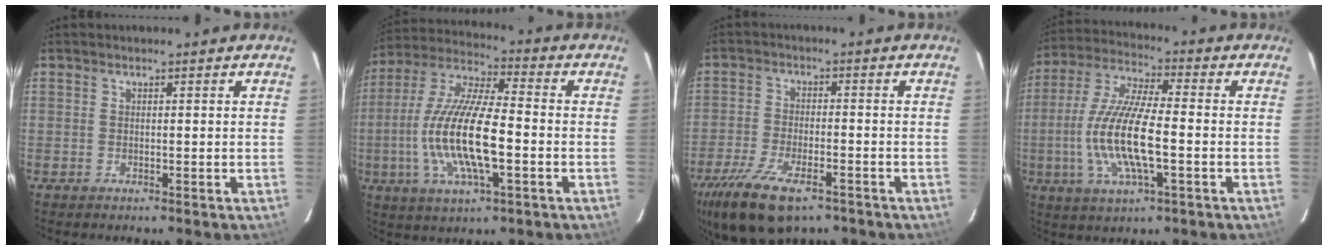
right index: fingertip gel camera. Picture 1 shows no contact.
{"total": 16.8, "force": [-3.5, 4.7, 15.8], "torque": [-0.317, -0.007, -0.067]}
{"total": 14.6, "force": [-9.6, 5.9, 9.3], "torque": [-0.210, -0.037, -0.171]}
{"total": 14.6, "force": [-2.8, 3.9, 13.8], "torque": [-0.285, -0.006, -0.055]}